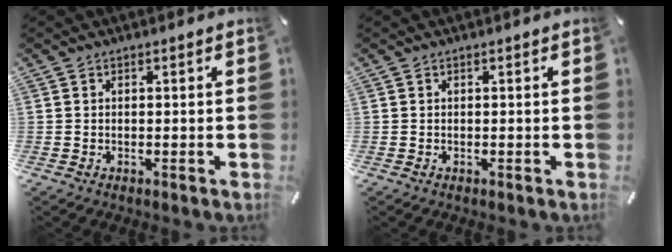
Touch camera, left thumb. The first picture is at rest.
{"total": 0.0}